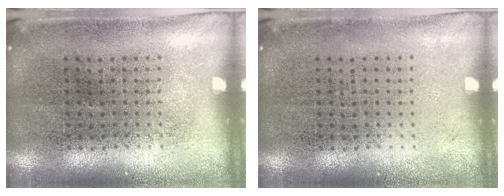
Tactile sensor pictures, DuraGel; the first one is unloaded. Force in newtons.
{"total": 0.0}